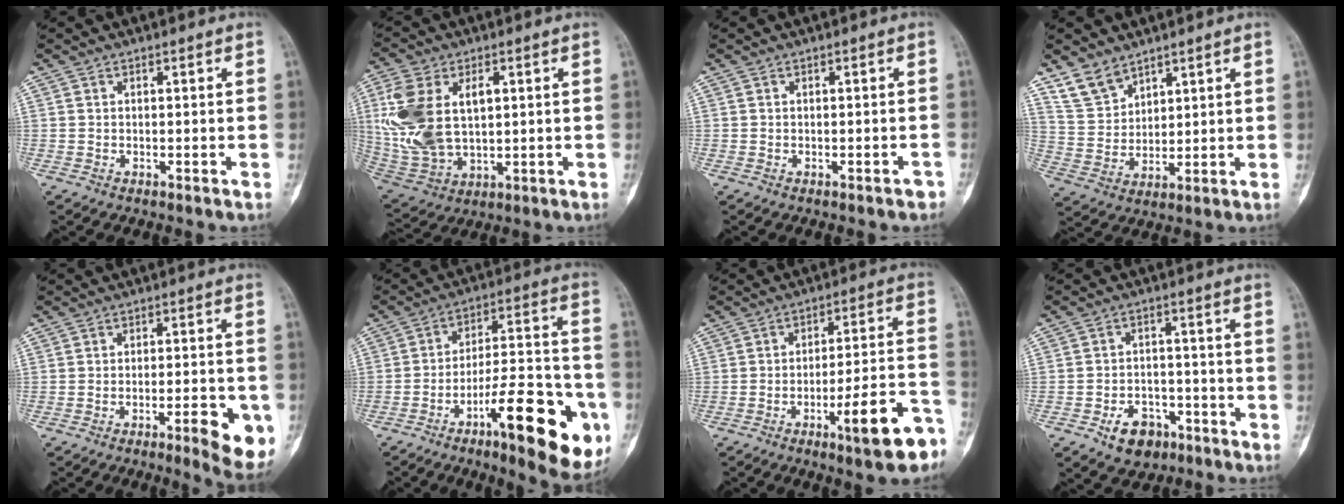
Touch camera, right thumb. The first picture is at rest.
{"total": 16.9, "force": [3.1, 10.4, 12.9], "torque": [-0.268, -0.005, 0.071]}
{"total": 1.0, "force": [-0.7, 0.4, 0.6], "torque": [-0.007, 0.005, -0.008]}
{"total": 7.1, "force": [5.6, 3.9, 1.8], "torque": [-0.023, -0.029, 0.126]}
{"total": 9.6, "force": [-4.0, 2.4, 8.4], "torque": [-0.102, 0.008, -0.049]}
{"total": 22.8, "force": [-10.1, 6.6, 19.3], "torque": [-0.250, 0.054, -0.146]}
{"total": 14.1, "force": [-7.3, 2.8, 11.8], "torque": [-0.157, 0.052, -0.101]}
{"total": 7.4, "force": [-4.1, 5.1, 3.4], "torque": [-0.031, 0.031, -0.061]}